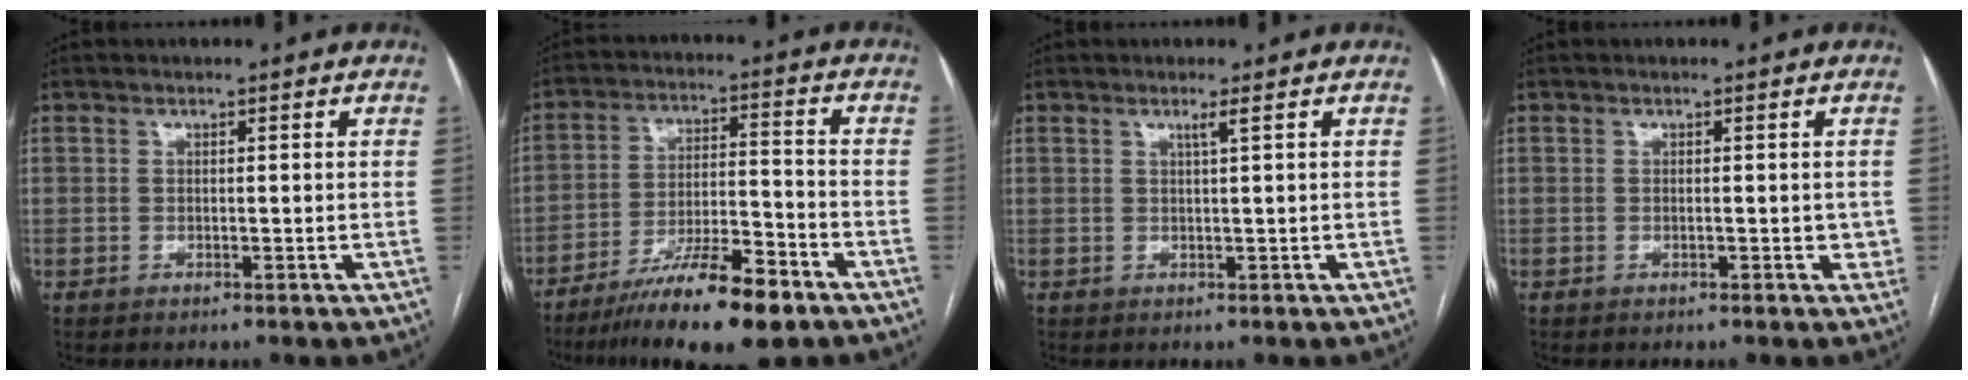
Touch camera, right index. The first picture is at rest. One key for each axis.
{"total": 14.1, "fx": -9.6, "fy": 2.1, "fz": 10.1, "tx": -0.178, "ty": -0.018, "tz": -0.164}
{"total": 1.1, "fx": 0.6, "fy": -0.4, "fz": 0.9, "tx": -0.025, "ty": -0.005, "tz": 0.015}
{"total": 1.7, "fx": 0.0, "fy": 1.0, "fz": 1.3, "tx": -0.014, "ty": 0.000, "tz": -0.001}